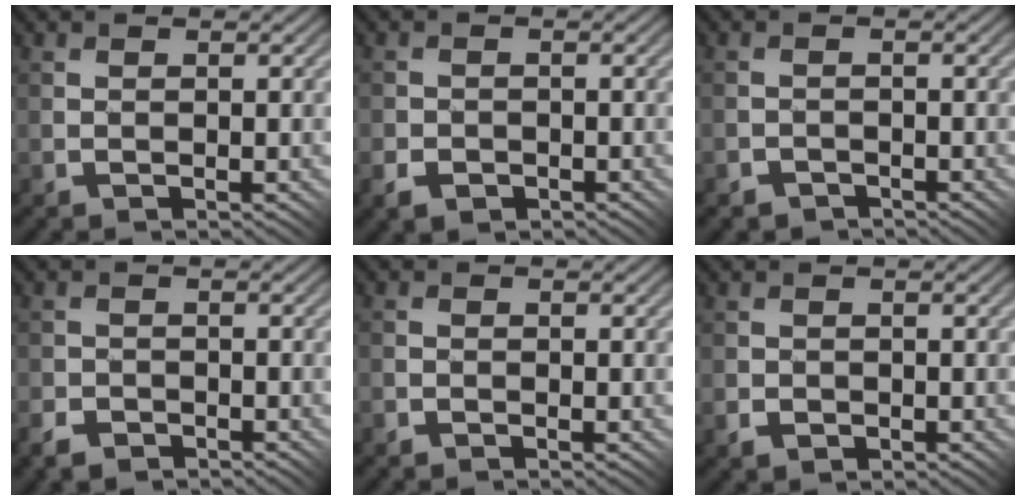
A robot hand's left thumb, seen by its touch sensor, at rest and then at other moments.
{"total": 2.6, "force": [-1.6, 1.9, 0.8], "torque": [-0.007, -0.002, -0.039]}
{"total": 1.7, "force": [-1.5, 0.8, -0.3], "torque": [0.012, 0.006, -0.029]}
{"total": 3.1, "force": [-2.5, 1.7, 0.8], "torque": [-0.017, -0.002, -0.055]}
{"total": 1.5, "force": [-1.1, 1.0, 0.2], "torque": [0.003, 0.001, -0.029]}
{"total": 1.5, "force": [-0.9, 1.2, 0.3], "torque": [0.000, 0.000, -0.021]}